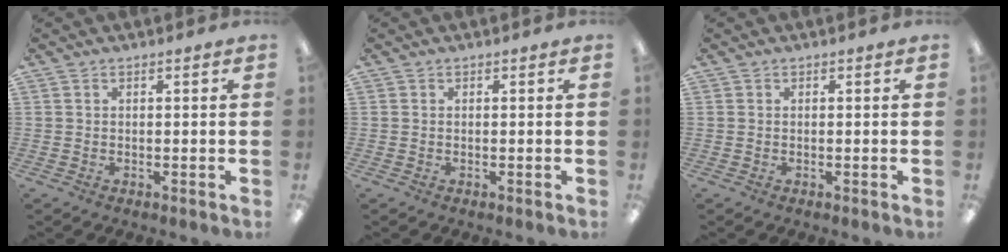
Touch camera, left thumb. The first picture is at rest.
{"total": 0.0}
{"total": 0.0}